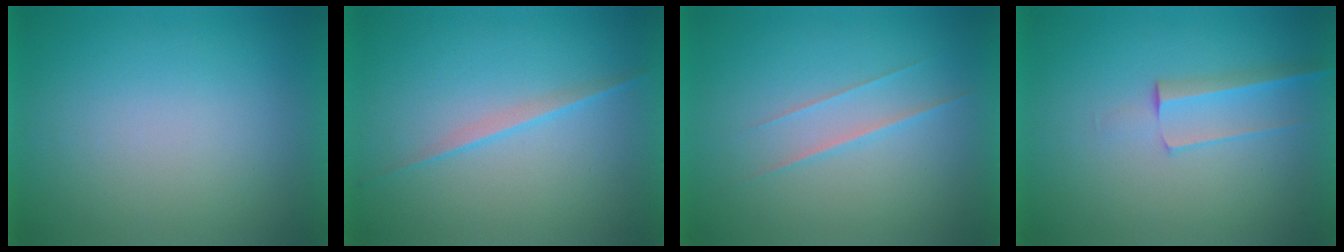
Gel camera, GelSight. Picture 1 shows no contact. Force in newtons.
{"total": 2.1}
{"total": 1.5}
{"total": 2.5}